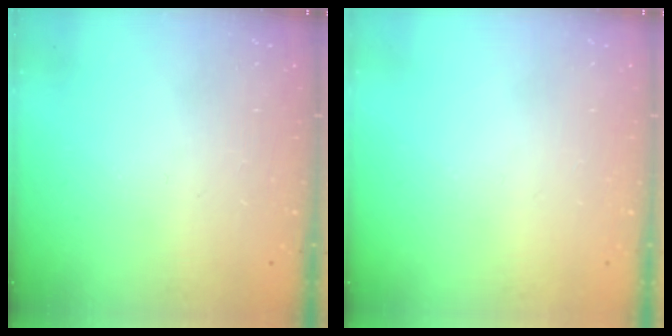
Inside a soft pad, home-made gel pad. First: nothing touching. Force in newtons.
{"total": 0.0}